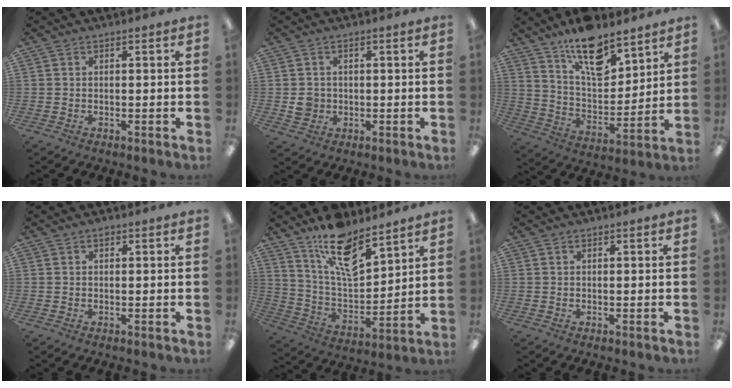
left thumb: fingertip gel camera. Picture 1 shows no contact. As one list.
[{"total": 3.2, "force": [-0.1, 3.1, 1.0], "torque": [-0.005, -0.001, -0.005]}, {"total": 15.8, "force": [11.6, 6.7, 8.4], "torque": [-0.132, -0.069, 0.201]}, {"total": 0.9, "force": [0.4, 0.5, 0.6], "torque": [-0.013, 0.004, 0.007]}, {"total": 15.7, "force": [11.4, 6.0, 9.0], "torque": [-0.156, -0.067, 0.199]}, {"total": 0.0}]